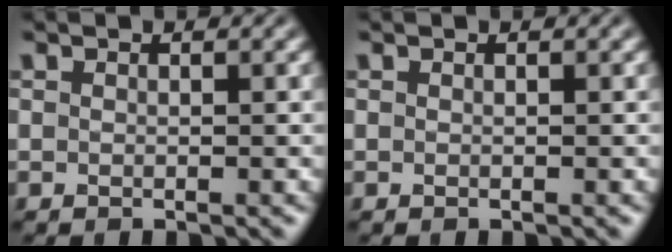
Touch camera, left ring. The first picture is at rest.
{"total": 0.0}